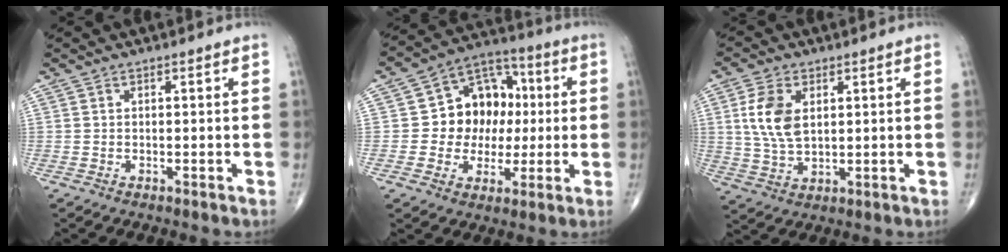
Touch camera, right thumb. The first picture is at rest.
{"total": 13.9, "force": [0.7, 11.3, 8.1], "torque": [-0.068, 0.025, 0.008]}
{"total": 8.8, "force": [2.1, 5.1, 6.8], "torque": [-0.137, -0.005, 0.046]}